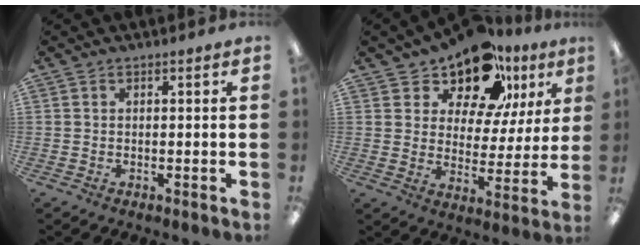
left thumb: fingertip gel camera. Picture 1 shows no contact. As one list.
[{"total": 15.0, "force": [11.7, 7.1, 6.1], "torque": [-0.112, -0.074, 0.209]}]